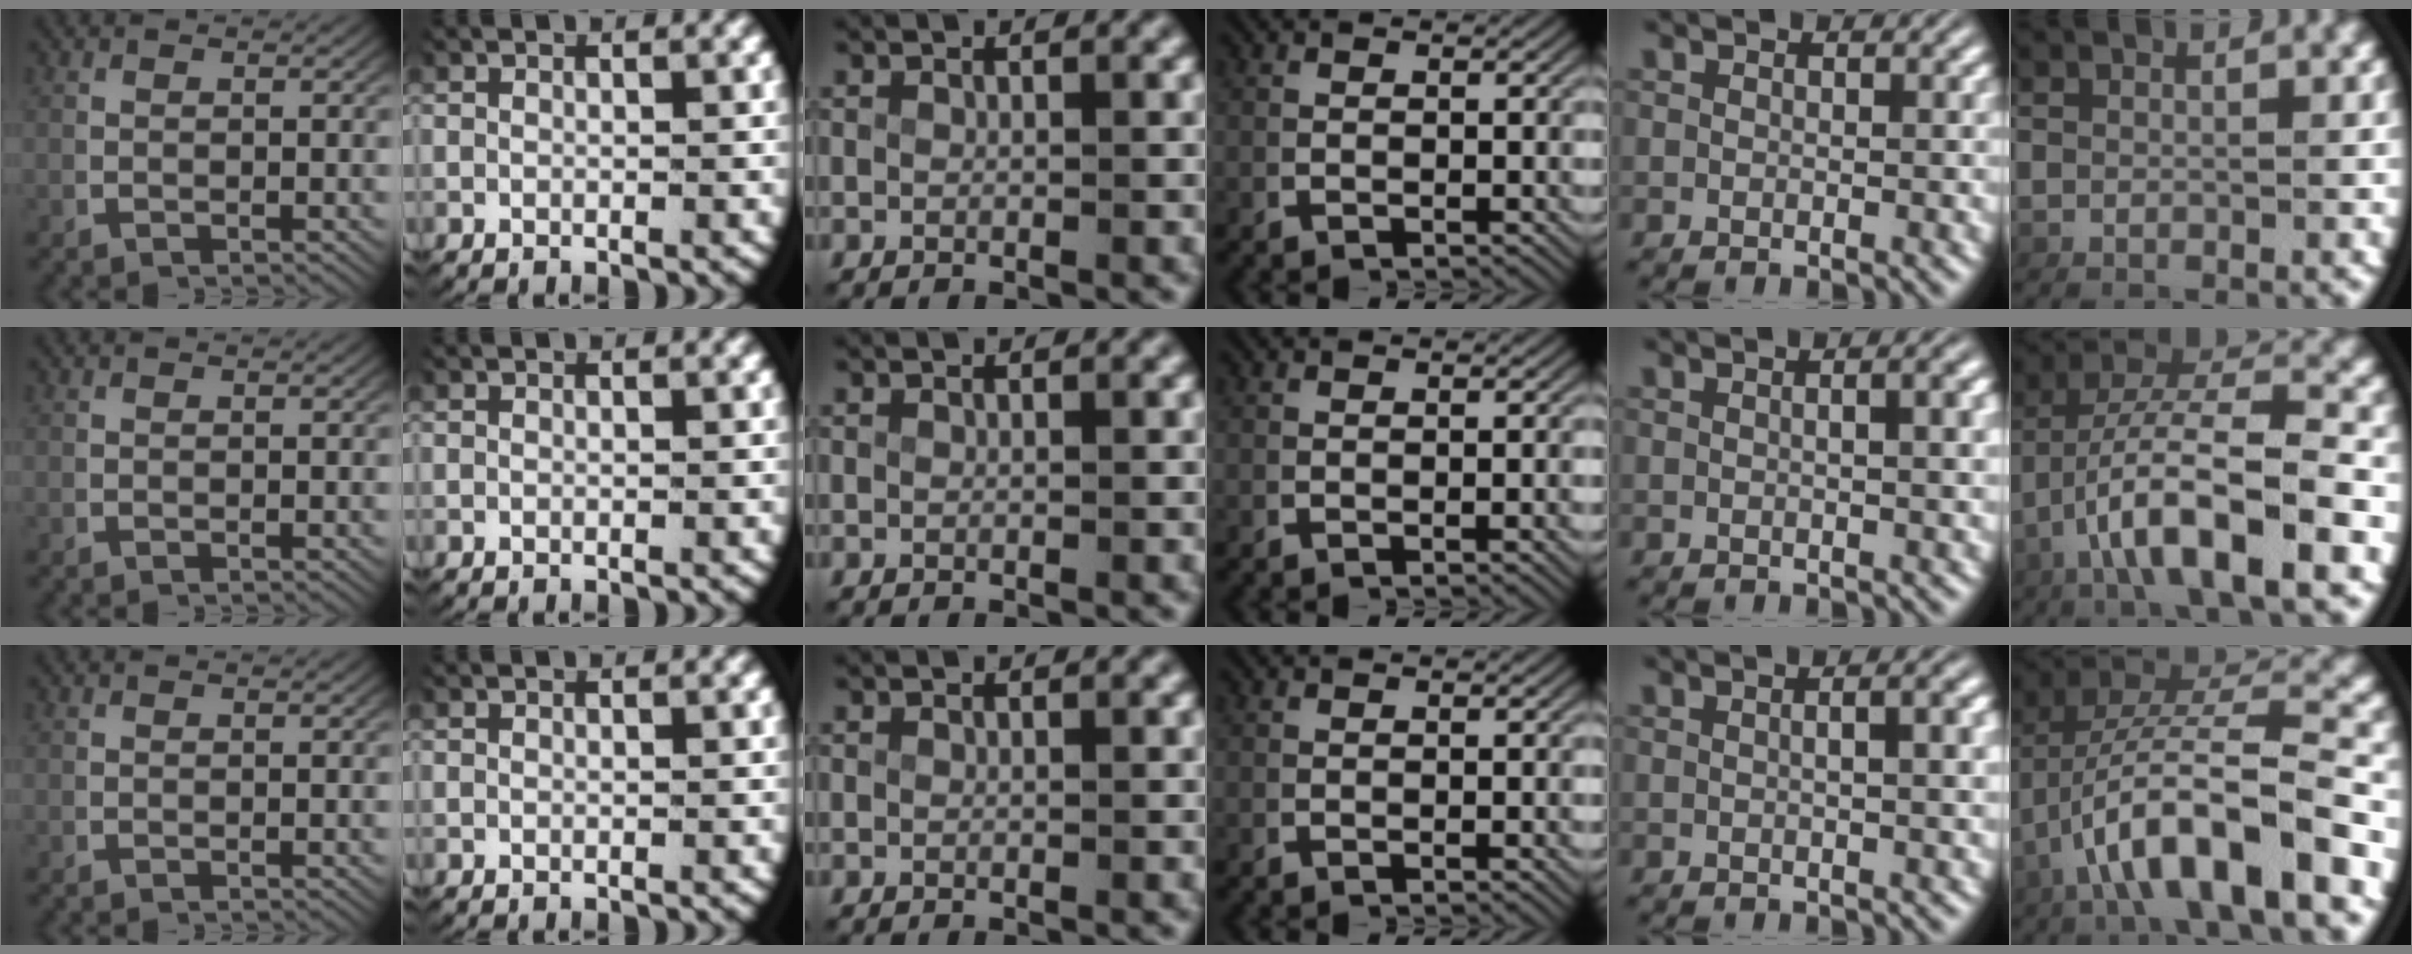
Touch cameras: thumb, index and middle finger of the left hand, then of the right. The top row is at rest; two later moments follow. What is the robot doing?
{"motion": "lift_and_place", "object": "ribbon"}